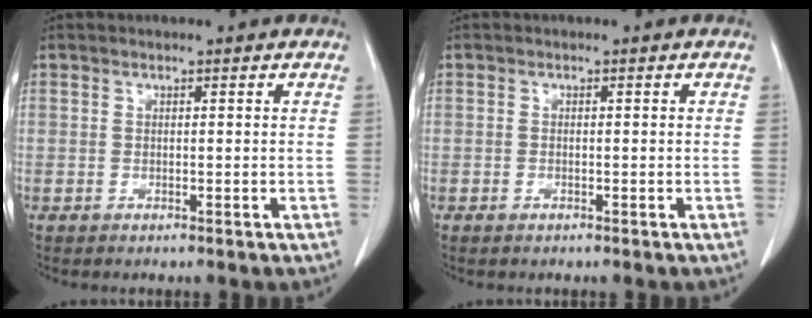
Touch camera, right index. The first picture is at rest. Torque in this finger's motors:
{"motor_torque": [-0.01, 0.07, 0.04, 0.00]}